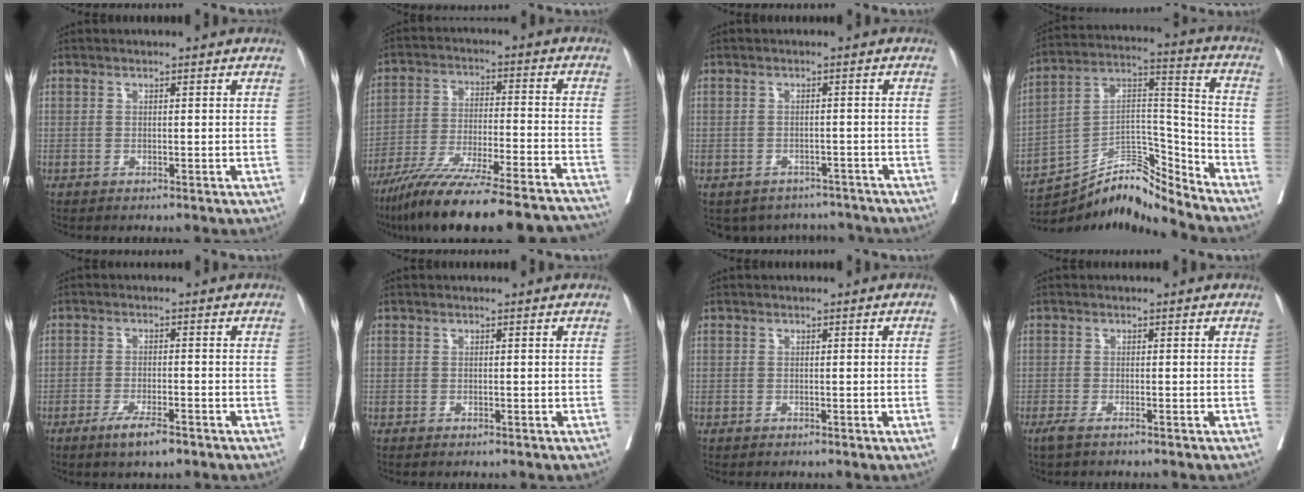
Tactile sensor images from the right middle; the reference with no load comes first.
{"total": 24.7, "force": [-21.5, 1.7, 12.1], "torque": [-0.150, -0.038, -0.319]}
{"total": 7.2, "force": [-6.5, 3.1, 0.3], "torque": [0.003, 0.017, -0.074]}
{"total": 12.3, "force": [-12.0, -0.2, 2.6], "torque": [-0.039, 0.065, -0.216]}
{"total": 4.6, "force": [-3.1, 0.6, 3.4], "torque": [-0.068, -0.009, -0.050]}
{"total": 0.6, "force": [-0.5, 0.1, 0.3], "torque": [-0.014, -0.005, -0.006]}
{"total": 0.8, "force": [-0.2, 0.0, 0.8], "torque": [-0.013, 0.003, 0.000]}
{"total": 1.8, "force": [-1.4, 0.0, 1.1], "torque": [-0.020, -0.004, -0.026]}